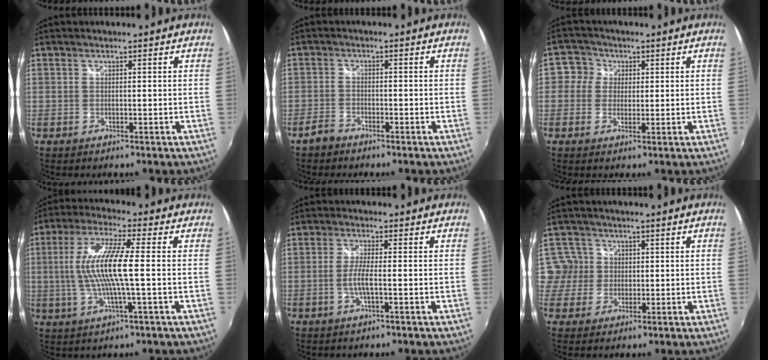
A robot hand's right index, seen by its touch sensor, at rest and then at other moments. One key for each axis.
{"total": 2.7, "fx": -2.3, "fy": 1.3, "fz": 0.7, "tx": -0.025, "ty": 0.003, "tz": -0.044}
{"total": 4.2, "fx": 0.6, "fy": 4.2, "fz": 0.5, "tx": 0.005, "ty": 0.010, "tz": -0.001}
{"total": 12.2, "fx": -0.3, "fy": 1.0, "fz": 12.1, "tx": -0.234, "ty": 0.002, "tz": -0.006}
{"total": 3.7, "fx": -1.0, "fy": 0.1, "fz": 3.5, "tx": -0.072, "ty": -0.003, "tz": -0.021}
{"total": 4.9, "fx": 0.6, "fy": 4.9, "fz": 0.0, "tx": 0.015, "ty": 0.012, "tz": 0.004}